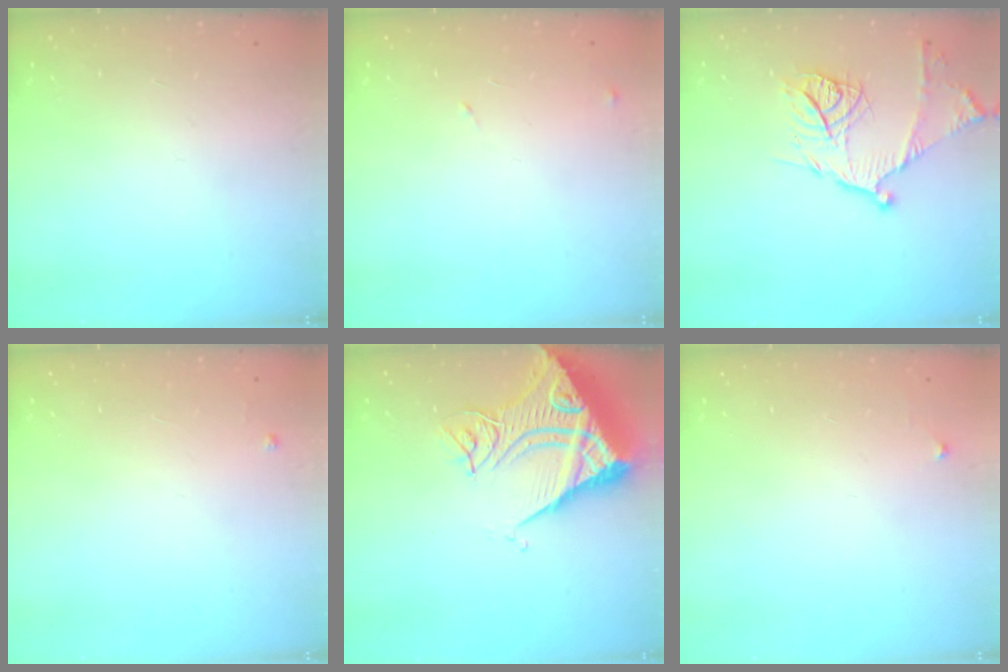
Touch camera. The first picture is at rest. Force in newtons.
{"total": 8.1, "press": 8.1, "slide": 0.6}
{"total": 15.0, "press": 14.9, "slide": 1.2}
{"total": 2.4, "press": 2.4, "slide": 0.4}
{"total": 16.3, "press": 16.2, "slide": 1.9}
{"total": 3.2, "press": 3.2, "slide": 0.5}